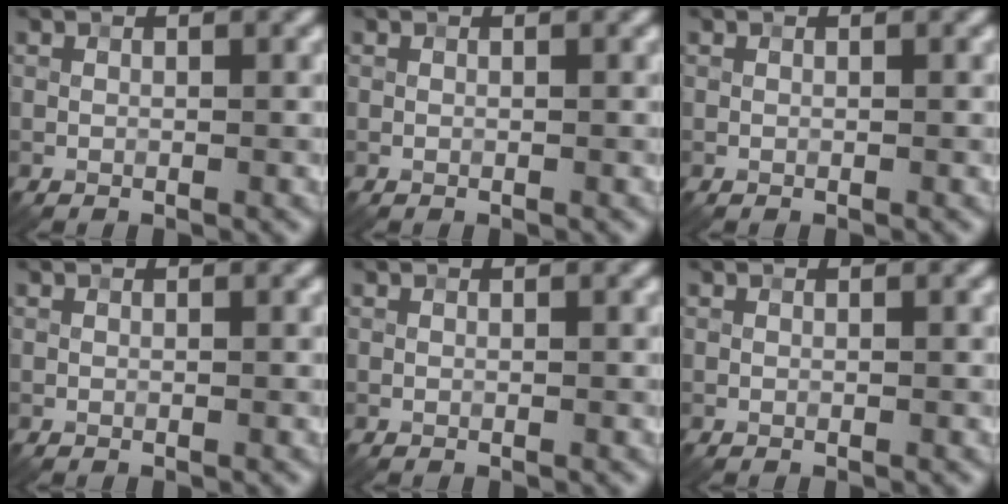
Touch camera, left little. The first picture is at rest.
{"total": 0.0}
{"total": 0.0}
{"total": 0.0}
{"total": 0.0}
{"total": 0.0}